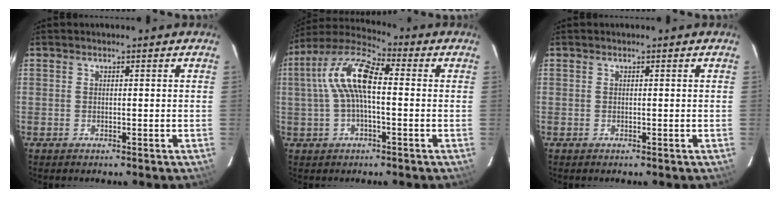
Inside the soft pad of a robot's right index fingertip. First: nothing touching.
{"total": 11.8, "force": [0.7, 4.5, 10.9], "torque": [-0.219, 0.027, 0.006]}
{"total": 0.0}